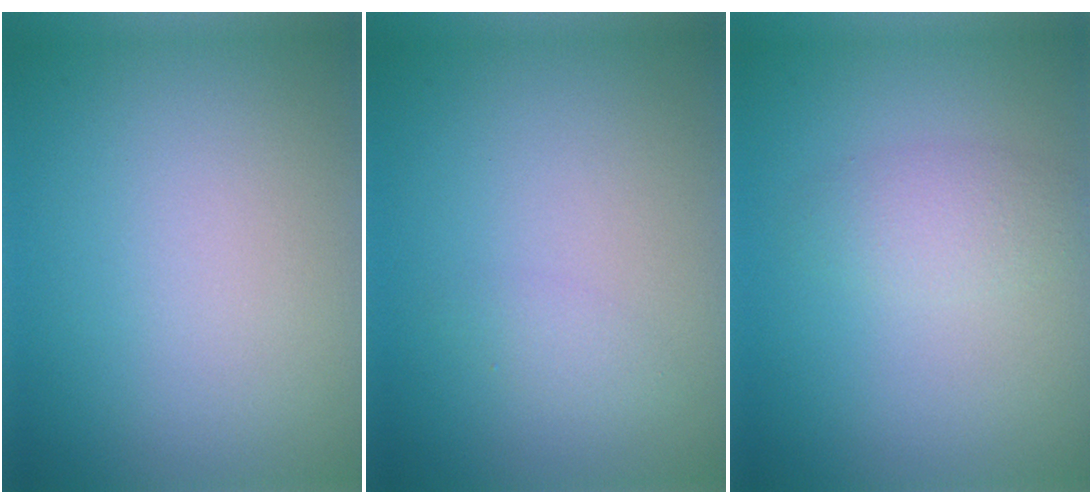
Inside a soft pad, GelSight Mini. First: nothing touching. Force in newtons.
{"total": 0.9, "press": 0.9, "slide": 0.1}
{"total": 3.4, "press": 3.4, "slide": 0.1}